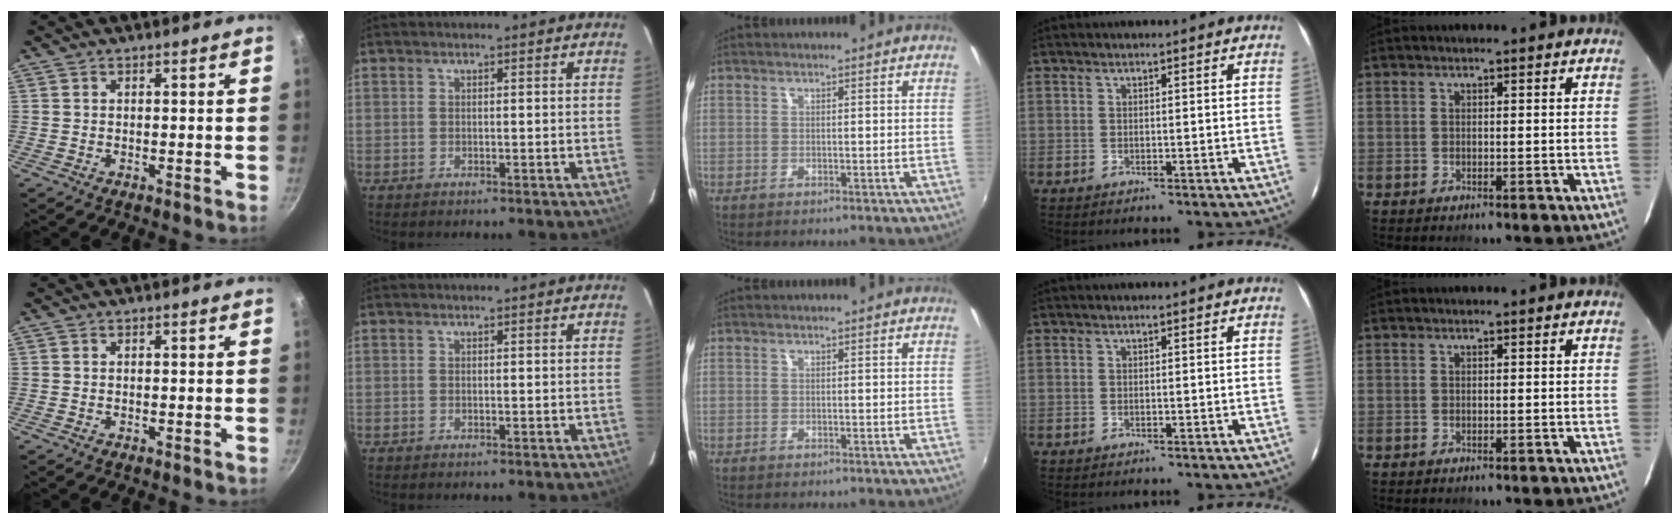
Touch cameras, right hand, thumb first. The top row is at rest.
{}